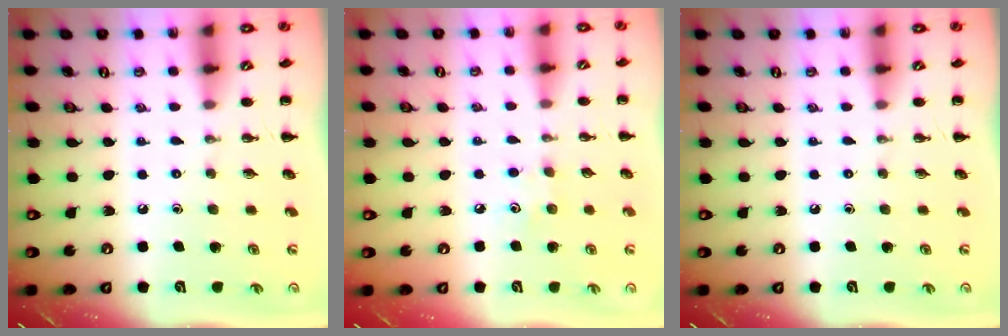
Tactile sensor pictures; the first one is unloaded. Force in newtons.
{"total": 4.2, "press": 4.1, "slide": 1.1}
{"total": 0.0}